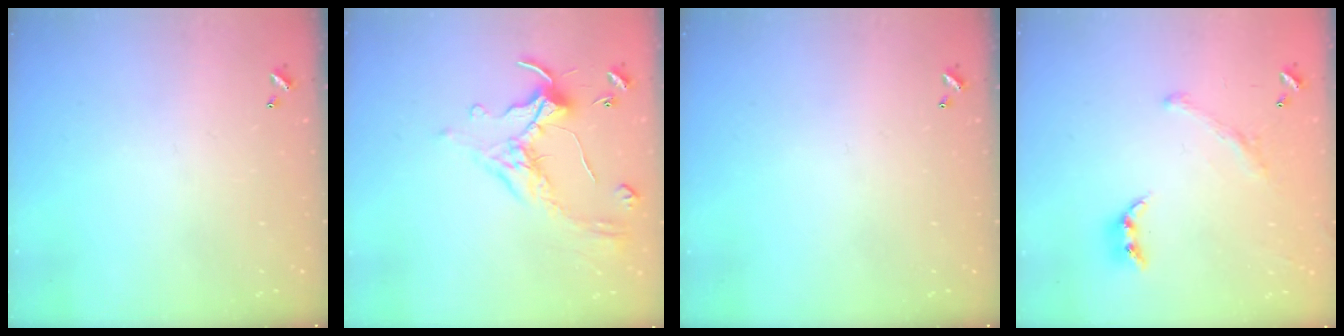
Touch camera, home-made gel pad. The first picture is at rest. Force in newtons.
{"total": 1.4, "press": 1.2, "slide": 0.7}
{"total": 0.0}
{"total": 1.2, "press": 0.6, "slide": 1.0}